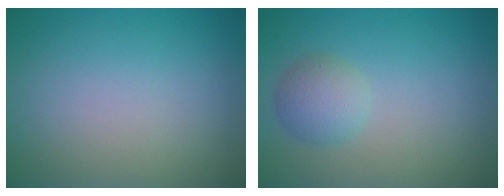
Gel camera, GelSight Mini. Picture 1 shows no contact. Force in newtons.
{"total": 2.4, "press": 2.4, "slide": 0.2}